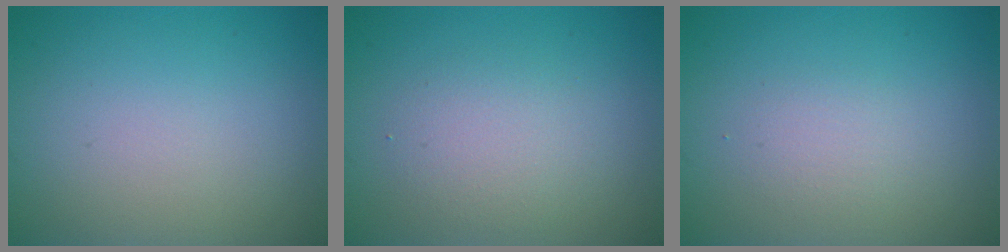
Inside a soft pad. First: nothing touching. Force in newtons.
{"total": 2.5, "press": 2.5, "slide": 0.1}
{"total": 1.3, "press": 1.3, "slide": 0.1}